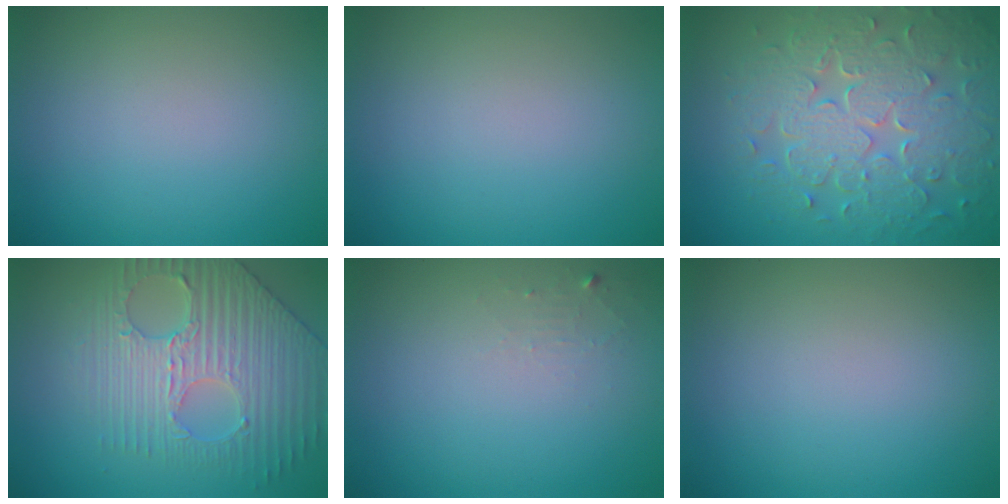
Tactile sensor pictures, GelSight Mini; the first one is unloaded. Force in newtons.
{"total": 0.0}
{"total": 8.2, "press": 5.9, "slide": 5.6}
{"total": 5.3, "press": 5.0, "slide": 1.9}
{"total": 1.0, "press": 1.0, "slide": 0.1}
{"total": 0.0}